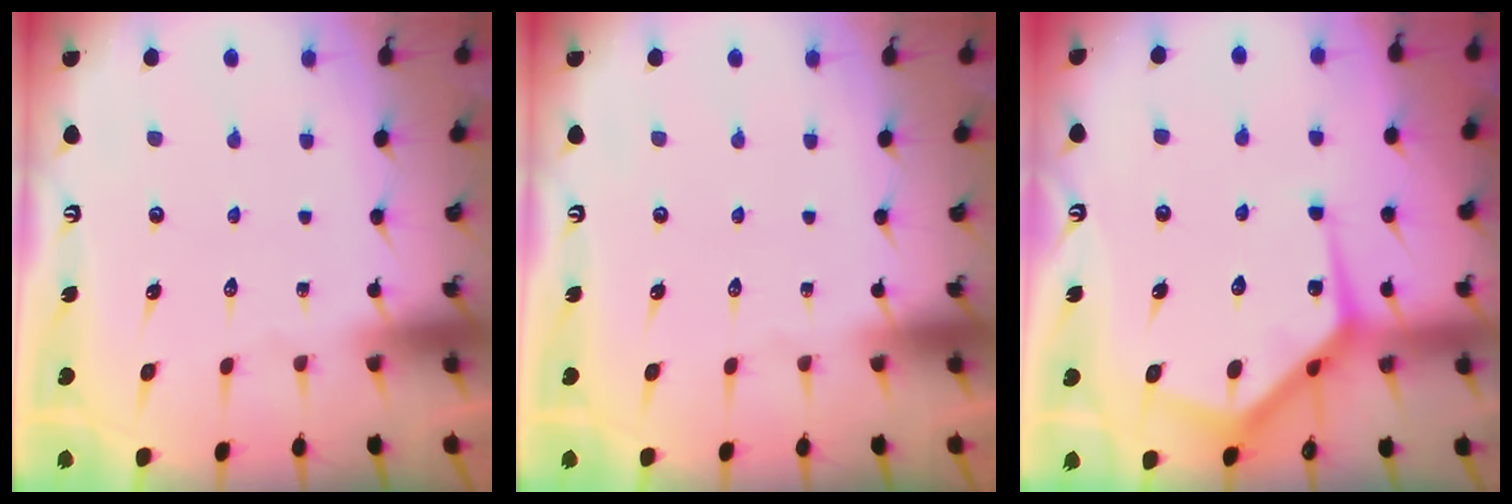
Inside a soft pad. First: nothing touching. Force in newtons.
{"total": 0.0}
{"total": 11.7, "press": 11.6, "slide": 0.8}